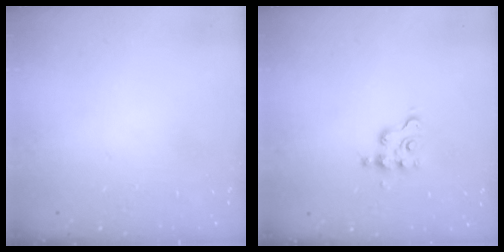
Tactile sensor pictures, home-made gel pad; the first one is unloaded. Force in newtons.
{"total": 4.4, "press": 4.4, "slide": 0.6}